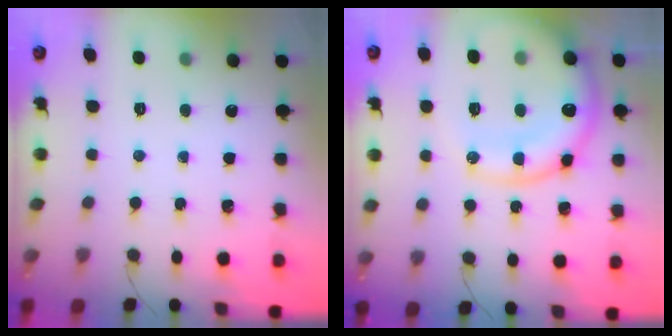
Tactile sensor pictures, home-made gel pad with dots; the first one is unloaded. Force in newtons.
{"total": 20.4, "press": 20.0, "slide": 4.0}